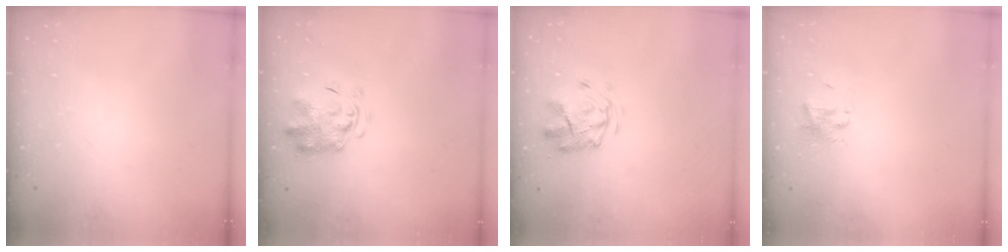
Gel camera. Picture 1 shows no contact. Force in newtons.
{"total": 3.6, "press": 3.6, "slide": 0.5}
{"total": 2.8, "press": 2.5, "slide": 1.2}
{"total": 2.8, "press": 2.7, "slide": 0.7}